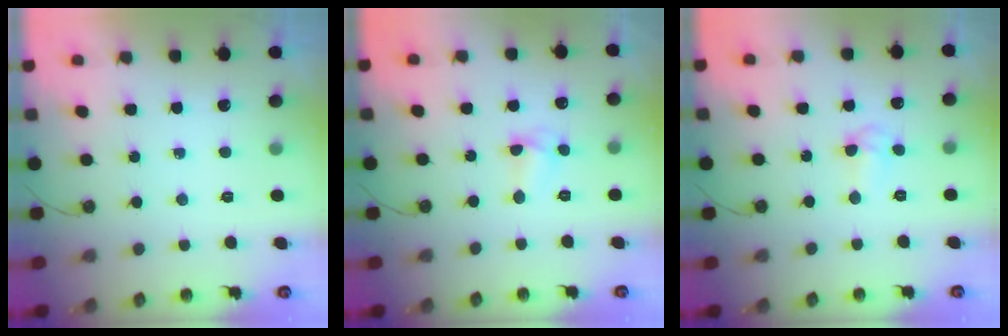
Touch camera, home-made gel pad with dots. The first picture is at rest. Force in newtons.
{"total": 3.9, "press": 3.9, "slide": 0.4}
{"total": 4.3, "press": 3.5, "slide": 2.5}